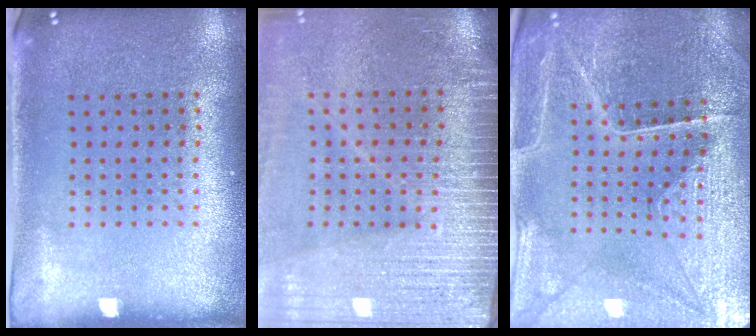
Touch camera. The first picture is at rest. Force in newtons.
{"total": 3.8, "press": 3.3, "slide": 1.9}
{"total": 3.5, "press": 3.5, "slide": 0.4}